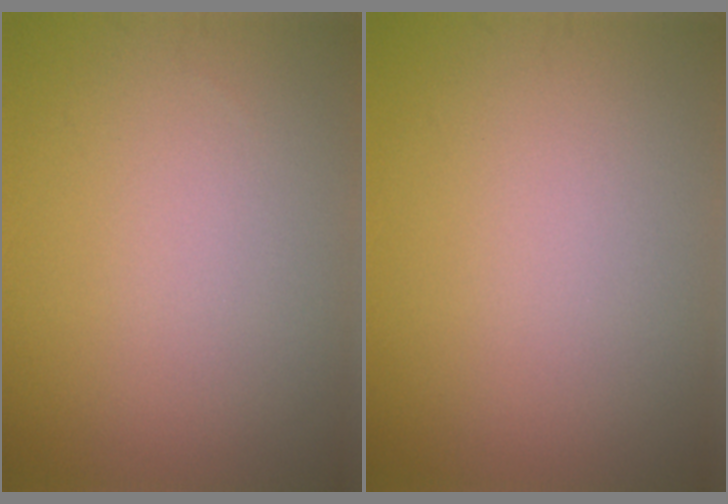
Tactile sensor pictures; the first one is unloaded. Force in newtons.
{"total": 0.0}